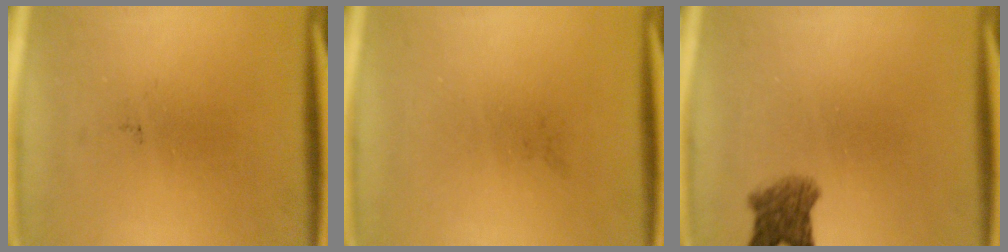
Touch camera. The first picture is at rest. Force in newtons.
{"total": 0.0}
{"total": 4.3}